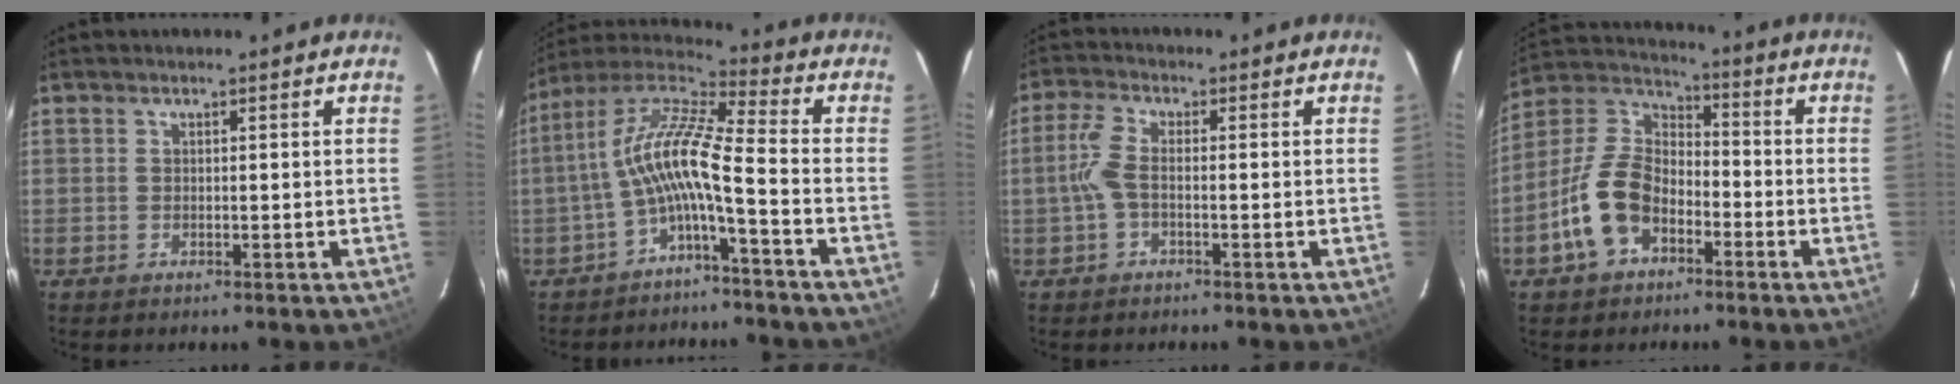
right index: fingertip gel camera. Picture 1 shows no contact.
{"total": 10.7, "force": [-3.5, 0.8, 10.1], "torque": [-0.209, 0.018, -0.072]}
{"total": 3.7, "force": [-0.9, 1.0, 3.4], "torque": [-0.083, 0.007, -0.019]}
{"total": 12.4, "force": [-5.8, 7.9, 7.6], "torque": [-0.163, 0.021, -0.109]}